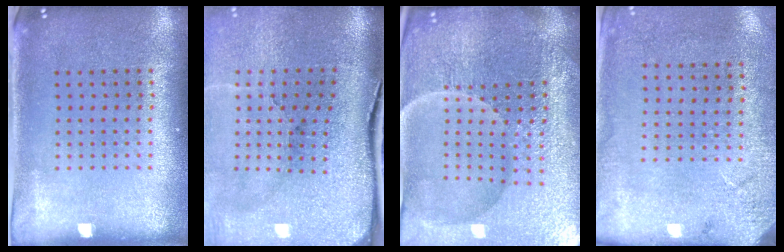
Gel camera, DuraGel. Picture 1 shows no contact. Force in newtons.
{"total": 5.1, "press": 4.0, "slide": 3.1}
{"total": 5.6, "press": 5.3, "slide": 1.9}
{"total": 2.6, "press": 2.2, "slide": 1.3}